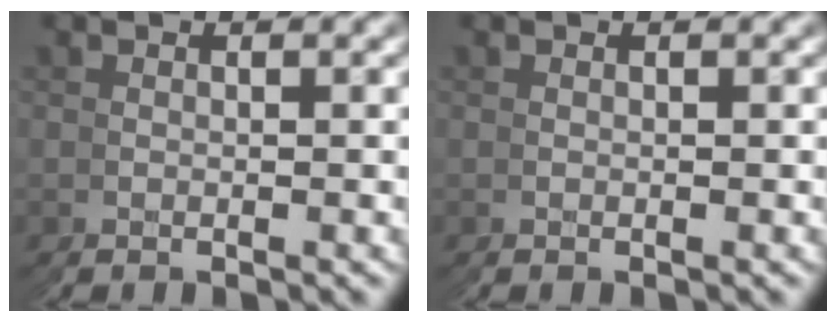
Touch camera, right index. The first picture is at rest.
{"total": 0.0}